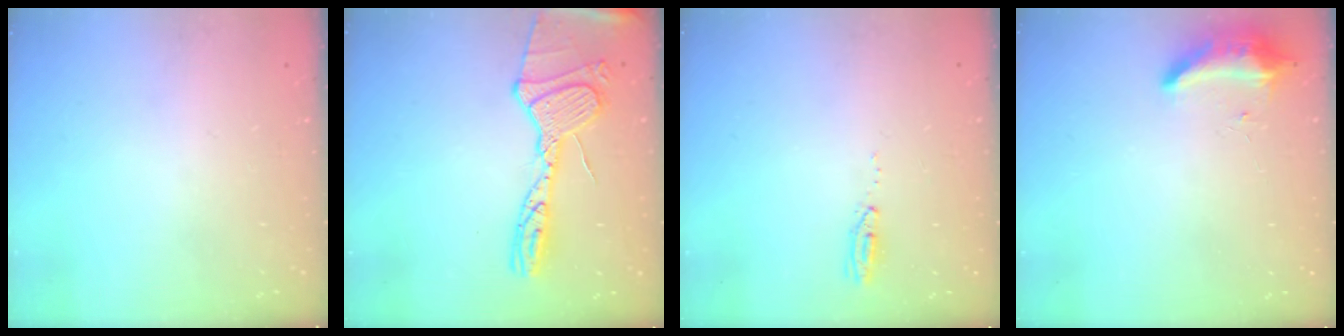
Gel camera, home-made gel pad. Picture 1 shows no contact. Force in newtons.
{"total": 17.2, "press": 17.2, "slide": 1.5}
{"total": 4.0, "press": 3.8, "slide": 1.2}
{"total": 8.3, "press": 8.3, "slide": 0.4}